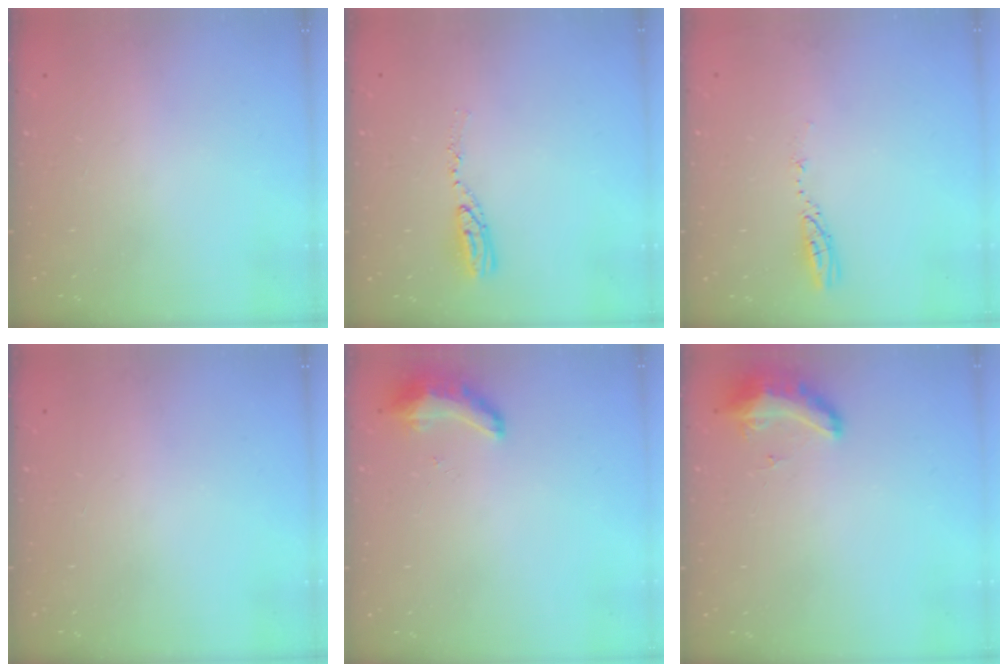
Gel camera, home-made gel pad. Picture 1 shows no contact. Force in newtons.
{"total": 5.9, "press": 5.9, "slide": 0.5}
{"total": 3.8, "press": 3.8, "slide": 0.4}
{"total": 0.0}
{"total": 8.8, "press": 8.7, "slide": 1.3}
{"total": 8.7, "press": 8.5, "slide": 1.6}